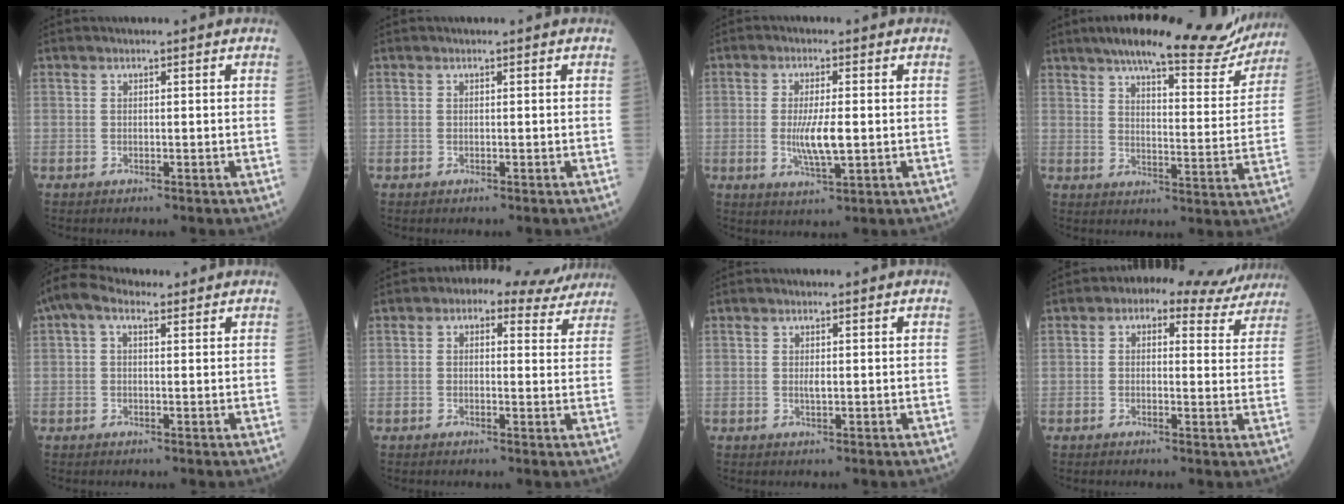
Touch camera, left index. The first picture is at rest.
{"total": 0.0}
{"total": 5.8, "force": [-0.4, 1.1, 5.7], "torque": [-0.115, -0.011, -0.007]}
{"total": 20.7, "force": [18.1, 4.0, 9.2], "torque": [-0.119, -0.013, 0.226]}
{"total": 5.3, "force": [2.8, 2.6, 3.7], "torque": [-0.083, 0.040, 0.049]}
{"total": 8.4, "force": [6.5, 4.2, 3.5], "torque": [-0.035, 0.030, 0.064]}
{"total": 1.1, "force": [0.1, 0.3, 1.1], "torque": [-0.023, -0.002, 0.003]}
{"total": 9.8, "force": [7.6, 4.7, 4.0], "torque": [-0.040, 0.030, 0.074]}